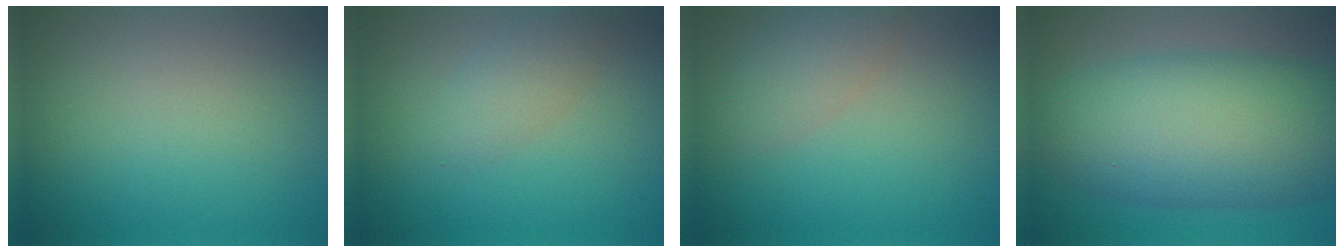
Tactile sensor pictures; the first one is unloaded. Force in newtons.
{"total": 2.0, "press": 2.0, "slide": 0.1}
{"total": 2.7, "press": 2.7, "slide": 0.2}
{"total": 11.0, "press": 11.0, "slide": 0.0}